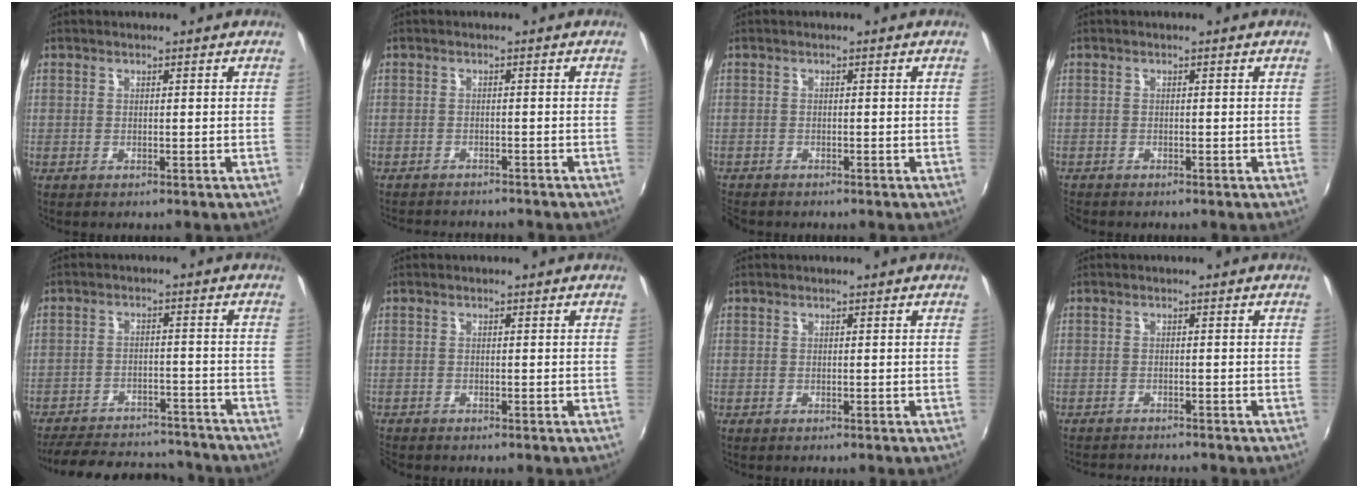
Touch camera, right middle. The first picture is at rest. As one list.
[{"total": 6.0, "force": [-5.7, 1.0, 1.6], "torque": [-0.045, -0.012, -0.083]}, {"total": 2.6, "force": [-2.4, 0.7, 0.6], "torque": [-0.022, -0.016, -0.046]}, {"total": 1.3, "force": [-1.2, 0.3, 0.2], "torque": [-0.006, -0.009, -0.024]}, {"total": 20.9, "force": [-18.2, 6.7, 7.7], "torque": [-0.168, 0.014, -0.234]}, {"total": 1.5, "force": [-1.4, 0.3, 0.3], "torque": [-0.009, -0.011, -0.028]}, {"total": 0.0}, {"total": 4.9, "force": [-4.7, 0.4, 1.2], "torque": [-0.037, -0.011, -0.073]}]